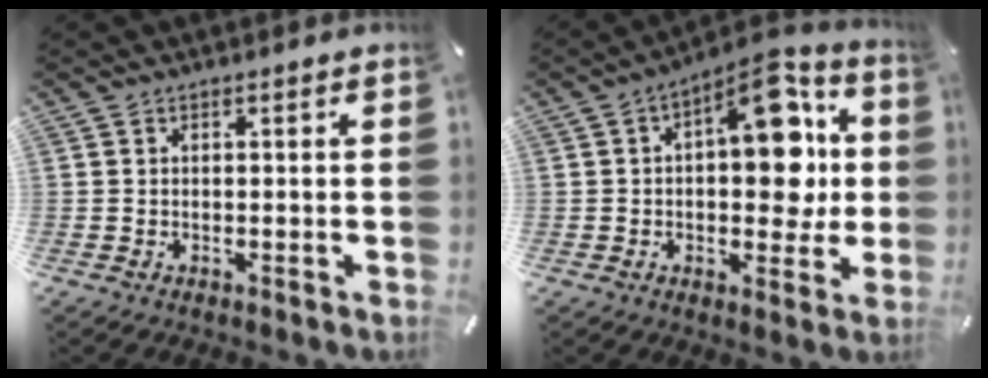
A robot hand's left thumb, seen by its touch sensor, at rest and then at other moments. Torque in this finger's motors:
{"motor_torque": [2.45, 2.45, 0.23, -0.03, 0.15]}